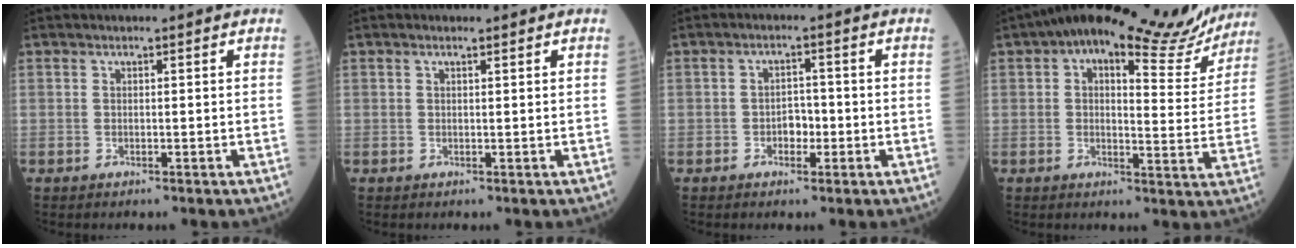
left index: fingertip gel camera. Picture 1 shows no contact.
{"total": 0.6, "force": [0.4, 0.1, 0.4], "torque": [-0.012, 0.004, 0.008]}
{"total": 2.7, "force": [-0.9, 1.7, 1.9], "torque": [-0.026, 0.007, -0.017]}
{"total": 18.1, "force": [14.9, 5.4, 8.6], "torque": [-0.105, 0.006, 0.174]}